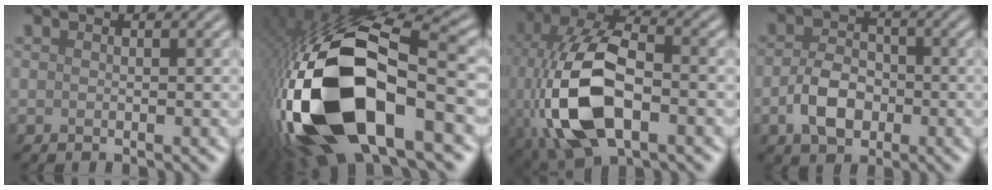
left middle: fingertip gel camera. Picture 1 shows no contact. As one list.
[{"total": 17.7, "force": [-5.7, 7.9, 14.8], "torque": [-0.312, -0.030, -0.084]}, {"total": 11.6, "force": [-2.7, 6.0, 9.6], "torque": [-0.212, -0.002, -0.057]}, {"total": 3.9, "force": [-1.2, 2.8, 2.5], "torque": [-0.054, 0.004, -0.028]}]